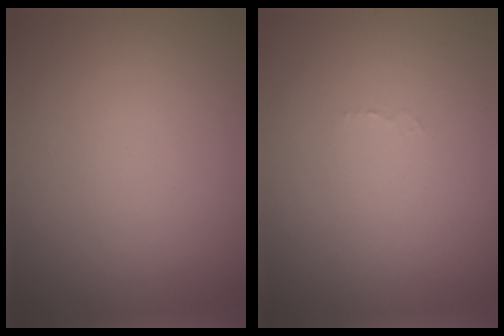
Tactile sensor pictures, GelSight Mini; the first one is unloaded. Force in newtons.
{"total": 0.5, "press": 0.5, "slide": 0.1}